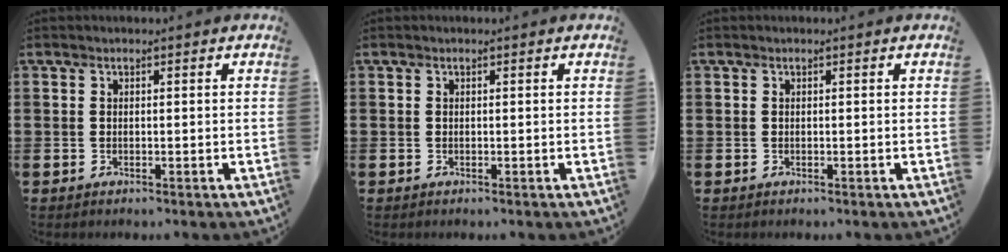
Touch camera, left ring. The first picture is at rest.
{"total": 0.0}
{"total": 0.0}